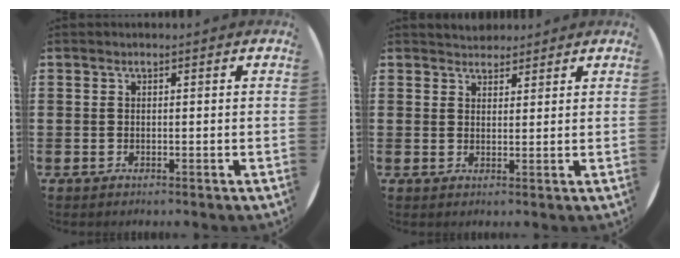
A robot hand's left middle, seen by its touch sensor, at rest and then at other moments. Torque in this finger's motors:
{"motor_torque": [0.44, -0.44, 0.03, 0.02]}